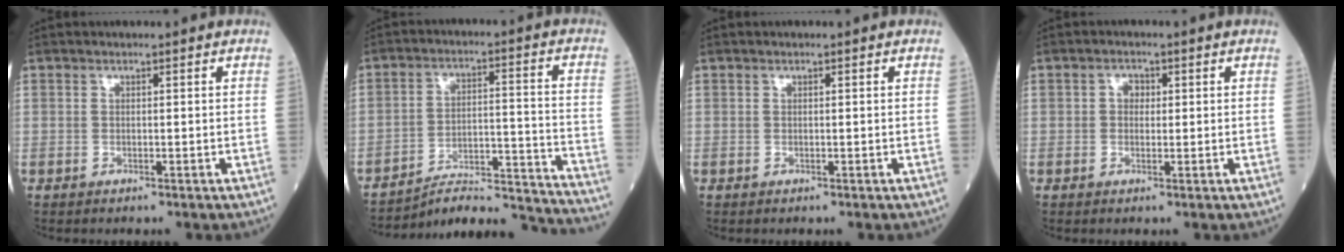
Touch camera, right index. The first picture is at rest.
{"total": 19.0, "force": [-18.5, -0.8, 4.0], "torque": [-0.039, 0.012, -0.265]}
{"total": 0.0}
{"total": 1.8, "force": [0.3, 1.4, 1.1], "torque": [-0.016, 0.006, 0.003]}